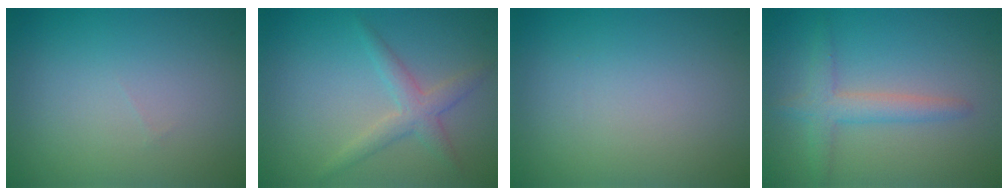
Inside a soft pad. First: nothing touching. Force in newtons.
{"total": 2.5, "press": 2.5, "slide": 0.1}
{"total": 0.0}
{"total": 2.6, "press": 2.6, "slide": 0.2}